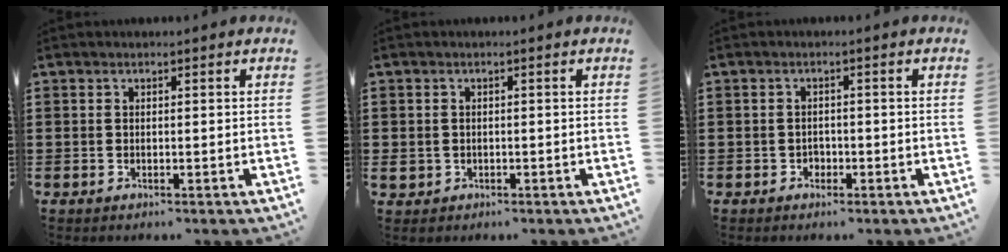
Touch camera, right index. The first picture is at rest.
{"total": 1.4, "force": [-0.5, 1.3, 0.3], "torque": [-0.010, 0.003, -0.013]}
{"total": 1.3, "force": [-0.7, 1.1, 0.1], "torque": [-0.007, 0.001, -0.016]}